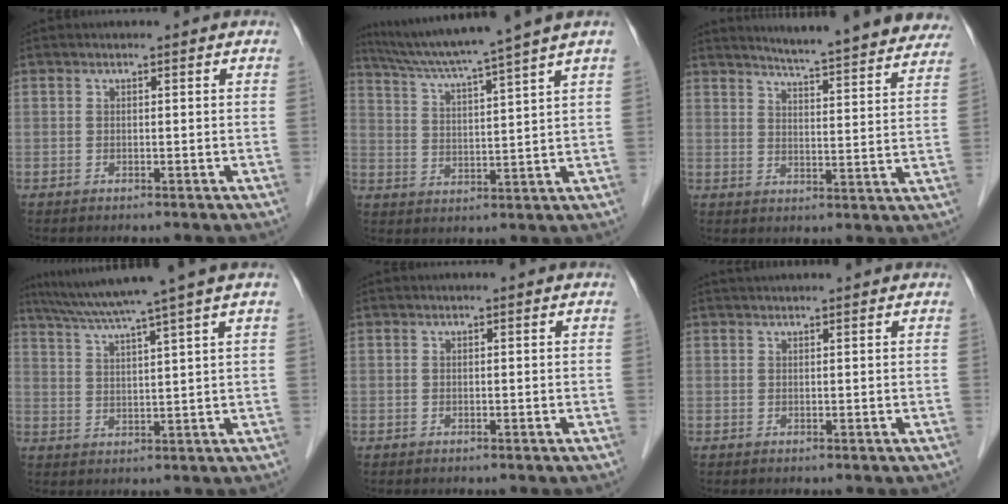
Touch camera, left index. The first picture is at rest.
{"total": 12.6, "force": [10.5, -2.6, 6.5], "torque": [-0.112, -0.004, 0.166]}
{"total": 19.9, "force": [18.5, 1.1, 7.1], "torque": [-0.094, -0.046, 0.222]}
{"total": 10.8, "force": [7.9, -2.0, 7.1], "torque": [-0.119, 0.017, 0.118]}
{"total": 0.0}
{"total": 3.6, "force": [3.4, -0.2, 1.2], "torque": [-0.009, 0.028, 0.046]}